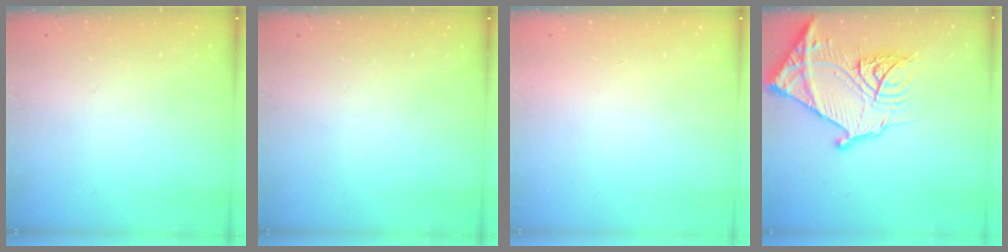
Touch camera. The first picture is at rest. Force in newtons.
{"total": 0.0}
{"total": 1.5, "press": 1.5, "slide": 0.1}
{"total": 25.3, "press": 25.1, "slide": 2.8}